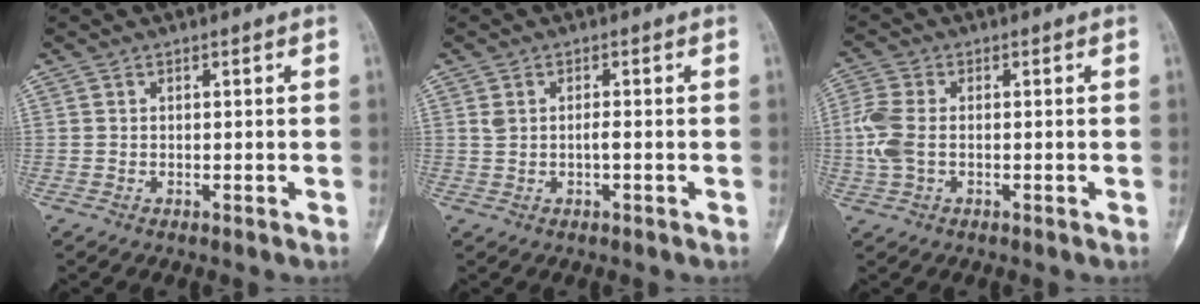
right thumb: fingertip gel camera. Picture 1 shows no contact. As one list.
[{"total": 2.1, "force": [0.1, 0.8, 1.9], "torque": [-0.044, 0.009, 0.009]}, {"total": 6.0, "force": [-0.4, 3.6, 4.8], "torque": [-0.138, 0.008, -0.010]}]